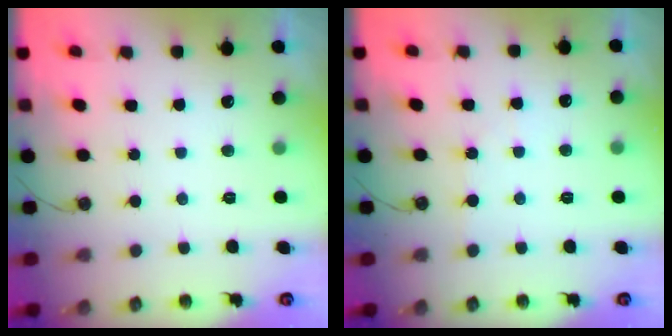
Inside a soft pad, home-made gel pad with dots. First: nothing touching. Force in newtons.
{"total": 2.5, "press": 2.5, "slide": 0.4}